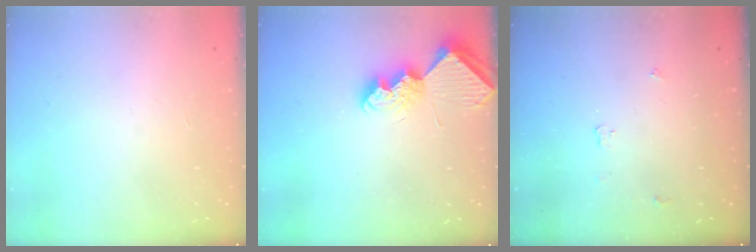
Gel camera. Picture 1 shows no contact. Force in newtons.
{"total": 8.8, "press": 8.8, "slide": 0.4}
{"total": 3.6, "press": 3.6, "slide": 0.6}